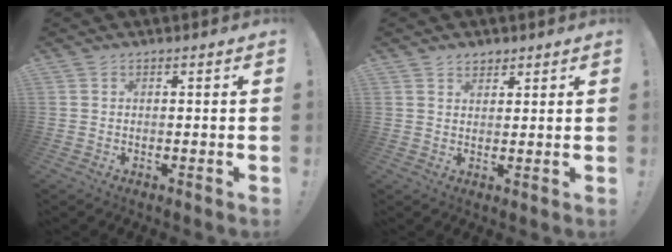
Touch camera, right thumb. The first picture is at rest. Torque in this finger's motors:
{"motor_torque": [-0.21, 0.30, 0.04, -0.08, 0.00]}